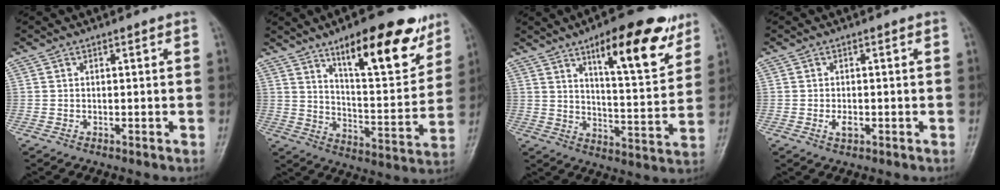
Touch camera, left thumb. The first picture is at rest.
{"total": 19.3, "force": [11.9, 6.3, 13.9], "torque": [-0.161, -0.063, 0.187]}
{"total": 17.1, "force": [10.0, 5.4, 12.8], "torque": [-0.149, -0.047, 0.149]}
{"total": 2.1, "force": [-0.6, 1.3, 1.6], "torque": [-0.028, -0.001, -0.011]}